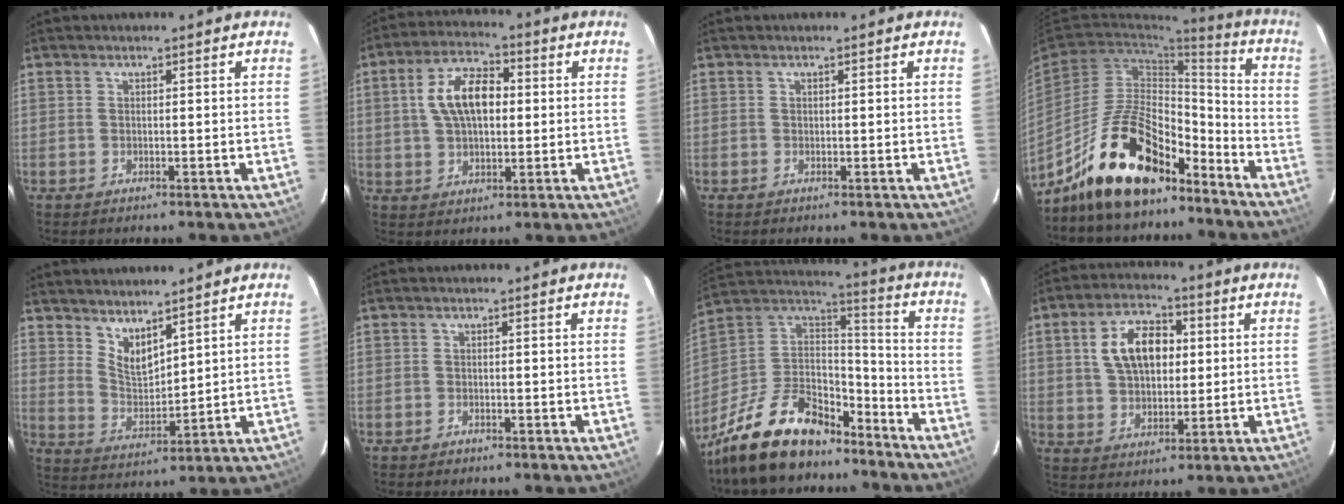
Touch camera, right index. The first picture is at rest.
{"total": 10.4, "force": [1.6, 5.6, 8.7], "torque": [-0.163, 0.022, 0.027]}
{"total": 0.0}
{"total": 19.3, "force": [-13.9, 8.1, 10.7], "torque": [-0.200, 0.028, -0.227]}
{"total": 6.4, "force": [5.1, 2.0, 3.3], "torque": [-0.056, -0.008, 0.102]}
{"total": 0.9, "force": [-0.8, 0.4, 0.0], "torque": [-0.005, 0.003, -0.014]}
{"total": 22.6, "force": [-16.6, 10.4, 11.2], "torque": [-0.247, 0.013, -0.268]}
{"total": 10.9, "force": [2.5, 6.5, 8.4], "torque": [-0.157, 0.024, 0.047]}